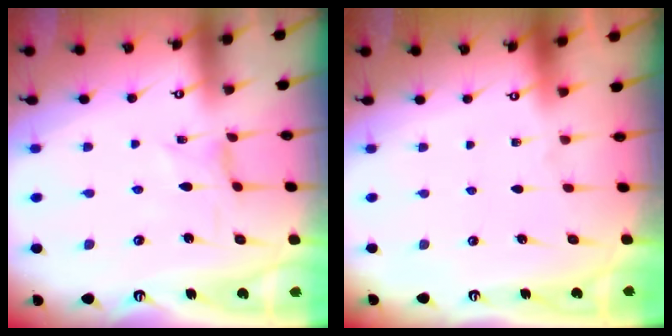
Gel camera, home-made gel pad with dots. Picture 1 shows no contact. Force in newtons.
{"total": 0.0}